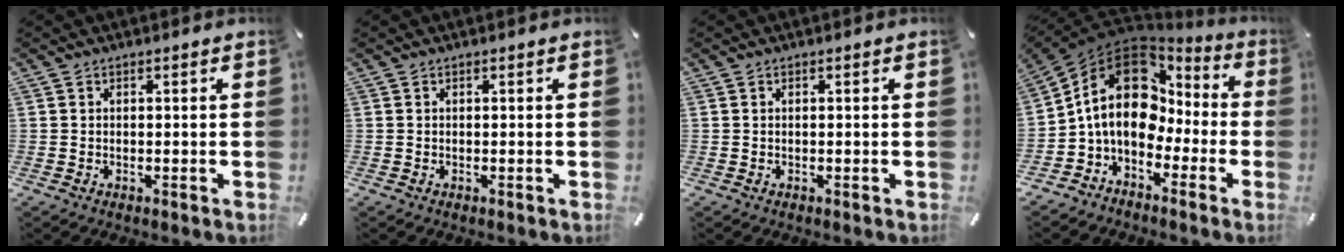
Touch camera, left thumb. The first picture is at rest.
{"total": 0.0}
{"total": 0.0}
{"total": 15.8, "force": [1.1, 12.5, 9.7], "torque": [-0.197, 0.000, 0.015]}